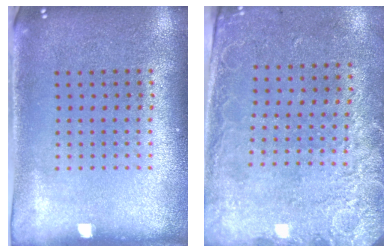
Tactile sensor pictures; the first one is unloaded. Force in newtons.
{"total": 2.6, "press": 2.0, "slide": 1.7}